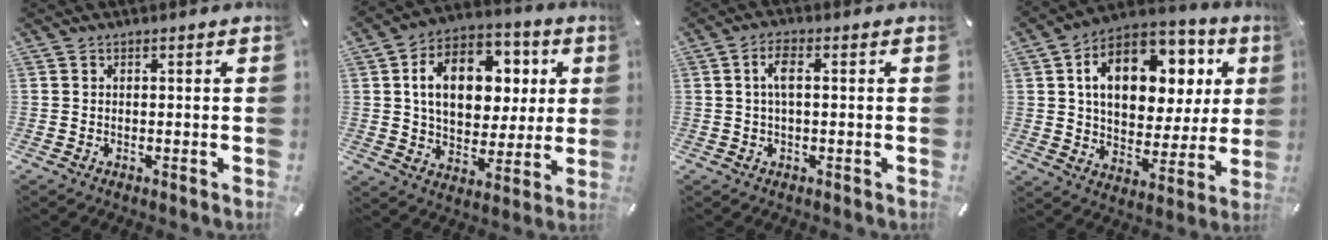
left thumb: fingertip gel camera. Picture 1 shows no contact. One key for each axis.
{"total": 16.1, "fx": 3.8, "fy": 11.6, "fz": 10.5, "tx": -0.165, "ty": 0.003, "tz": 0.071}
{"total": 4.4, "fx": 0.5, "fy": 1.6, "fz": 4.1, "tx": -0.080, "ty": 0.009, "tz": 0.007}
{"total": 17.5, "fx": 6.6, "fy": 11.8, "fz": 11.1, "tx": -0.167, "ty": -0.023, "tz": 0.118}